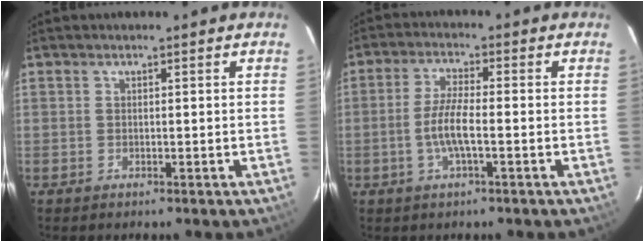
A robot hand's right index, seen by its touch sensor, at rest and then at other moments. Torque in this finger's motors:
{"motor_torque": [1.00, -0.38, 0.62, 0.13]}